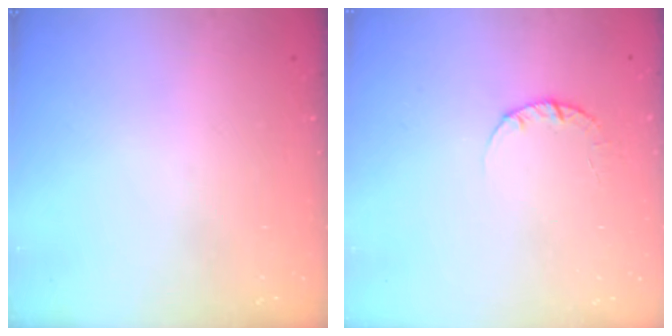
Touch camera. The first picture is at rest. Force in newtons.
{"total": 2.4, "press": 2.4, "slide": 0.3}